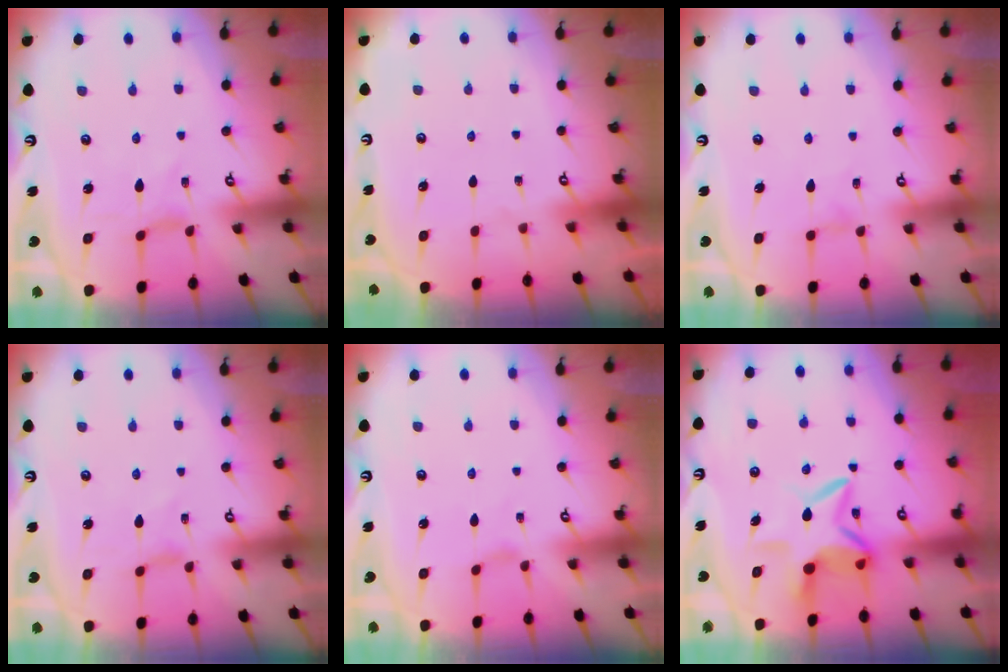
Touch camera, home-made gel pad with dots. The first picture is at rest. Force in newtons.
{"total": 0.0}
{"total": 0.0}
{"total": 0.0}
{"total": 0.0}
{"total": 8.9, "press": 8.9, "slide": 0.8}